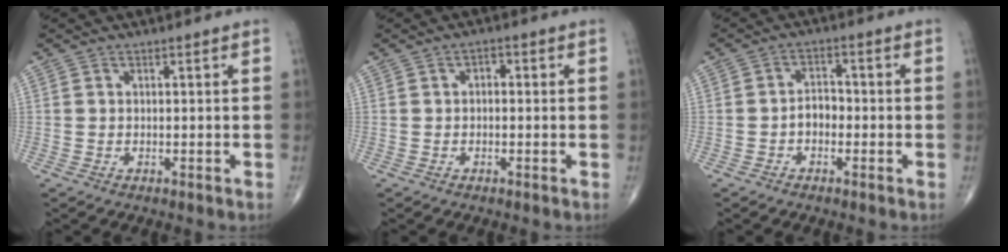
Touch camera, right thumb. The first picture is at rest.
{"total": 1.7, "force": [0.1, 1.1, 1.3], "torque": [-0.010, 0.006, -0.006]}
{"total": 3.5, "force": [-1.2, 2.5, 2.2], "torque": [-0.023, 0.019, -0.029]}